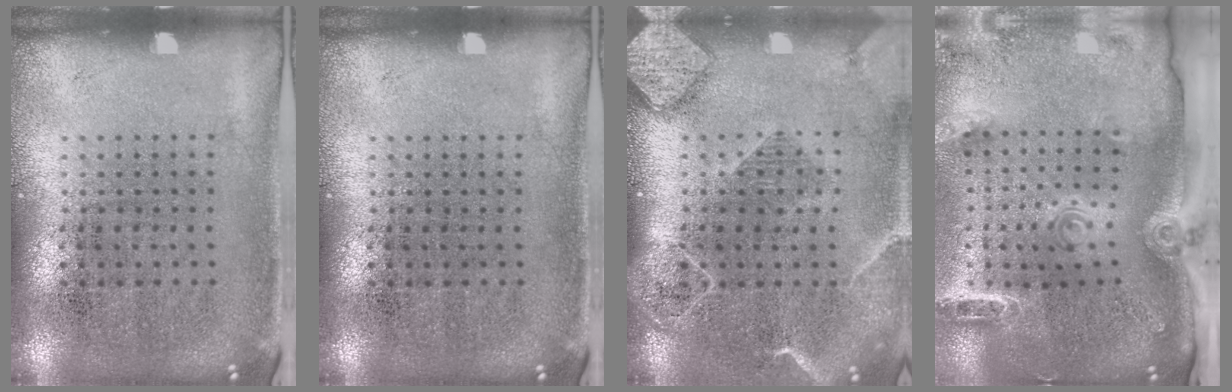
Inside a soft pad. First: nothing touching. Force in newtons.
{"total": 0.0}
{"total": 2.1, "press": 1.9, "slide": 0.9}
{"total": 2.9, "press": 2.0, "slide": 2.0}